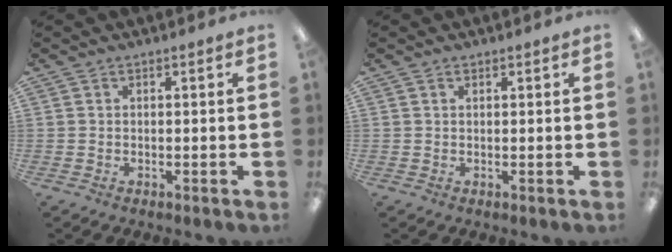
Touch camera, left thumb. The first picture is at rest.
{"total": 0.7, "force": [0.5, 0.4, 0.3], "torque": [-0.007, 0.003, 0.008]}